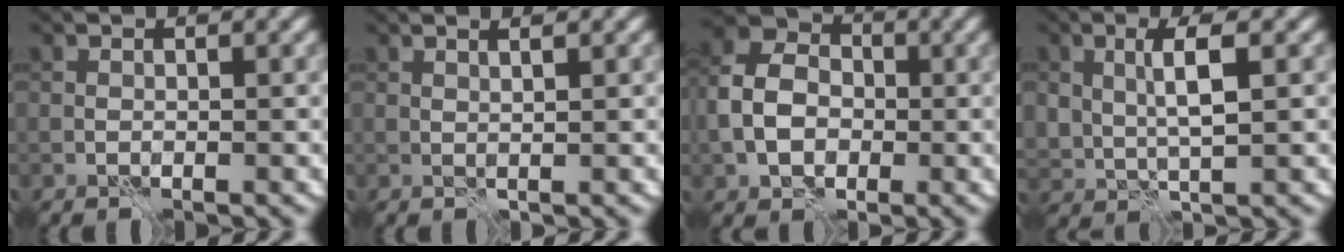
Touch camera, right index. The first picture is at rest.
{"total": 1.4, "force": [0.8, 0.3, 1.1], "torque": [-0.015, -0.002, 0.007]}
{"total": 6.3, "force": [-1.1, 4.9, 3.9], "torque": [-0.085, 0.008, -0.029]}
{"total": 3.6, "force": [1.0, 1.3, 3.2], "torque": [-0.067, 0.004, 0.021]}